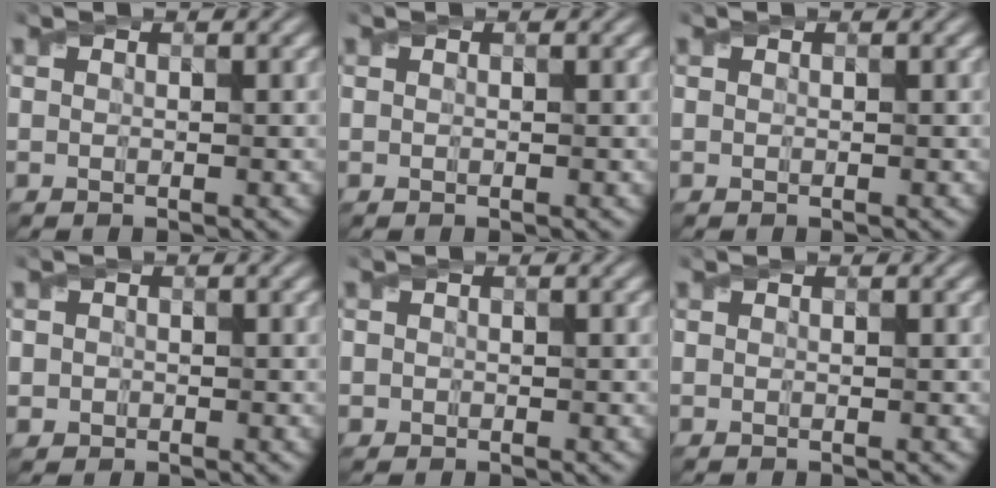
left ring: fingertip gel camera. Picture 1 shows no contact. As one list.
[{"total": 0.0}, {"total": 0.0}, {"total": 1.2, "force": [0.0, 1.2, 0.1], "torque": [0.011, -0.003, -0.001]}, {"total": 0.6, "force": [-0.1, 0.6, 0.0], "torque": [0.005, -0.003, -0.005]}, {"total": 0.0}]